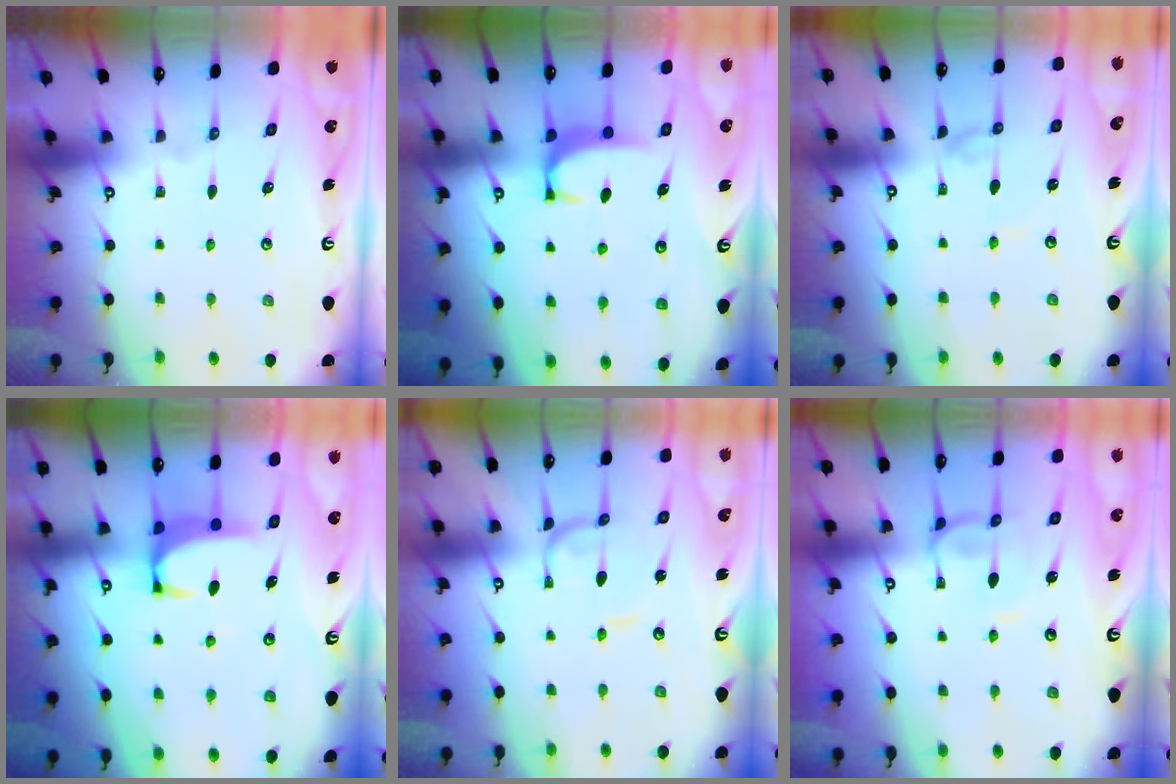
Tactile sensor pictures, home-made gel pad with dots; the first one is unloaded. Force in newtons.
{"total": 1.8, "press": 1.8, "slide": 0.4}
{"total": 1.8, "press": 1.8, "slide": 0.1}
{"total": 1.9, "press": 1.9, "slide": 0.3}
{"total": 1.5, "press": 1.5, "slide": 0.0}
{"total": 1.7, "press": 1.6, "slide": 0.4}